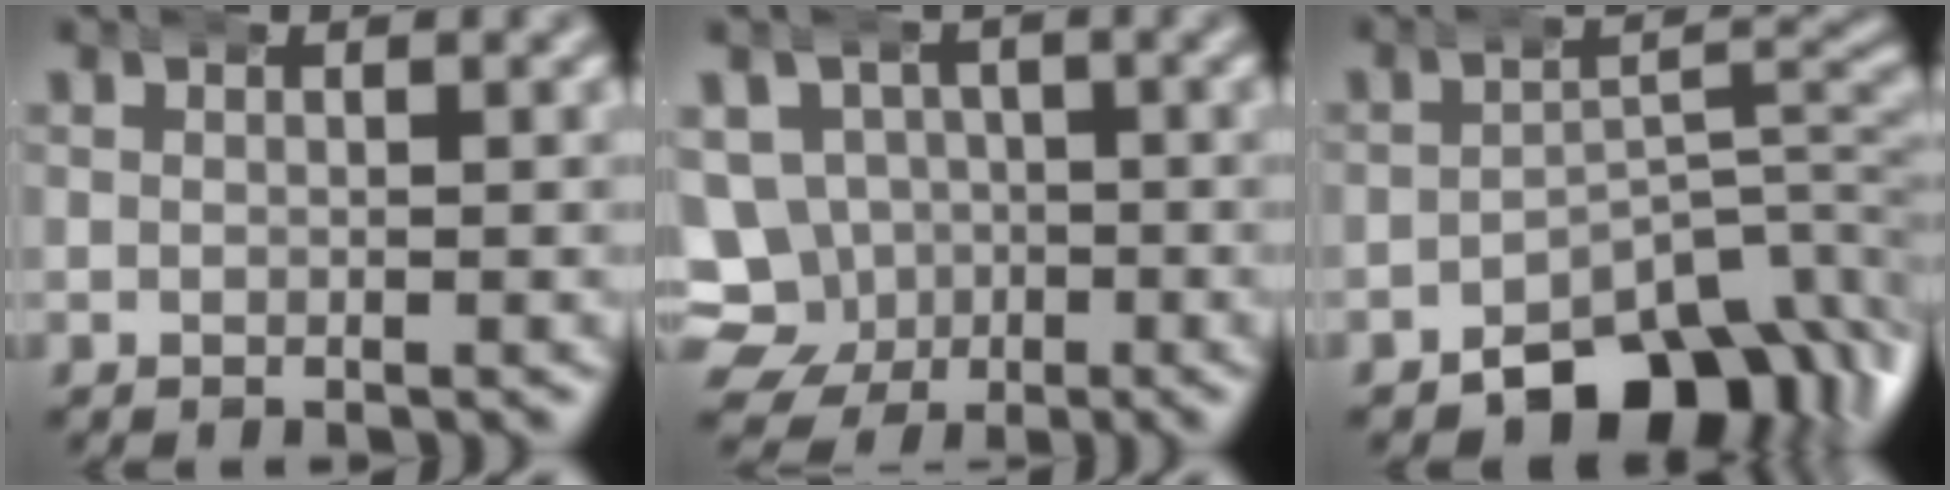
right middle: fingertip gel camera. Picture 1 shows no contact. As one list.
[{"total": 12.7, "force": [-1.9, 11.9, 4.0], "torque": [-0.099, -0.051, -0.039]}, {"total": 10.3, "force": [-5.8, 5.0, 6.9], "torque": [-0.061, 0.000, -0.094]}]